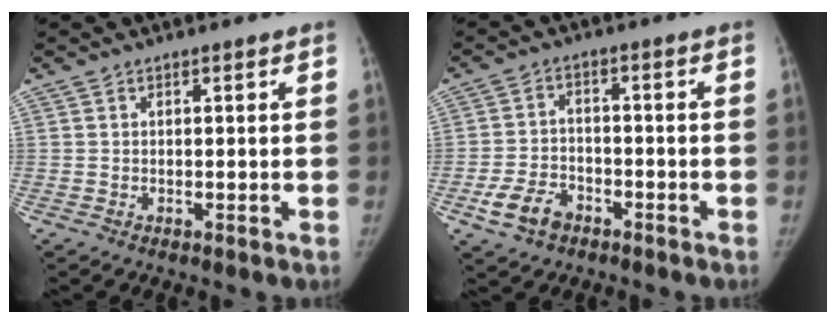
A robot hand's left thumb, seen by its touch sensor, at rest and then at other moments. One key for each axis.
{"total": 6.9, "fx": -3.8, "fy": 4.5, "fz": 3.5, "tx": -0.063, "ty": 0.021, "tz": -0.067}